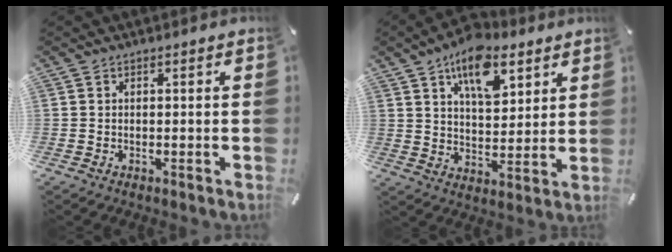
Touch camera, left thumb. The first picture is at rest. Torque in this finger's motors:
{"motor_torque": [0.46, 0.46, 1.62, -1.15, 0.29]}